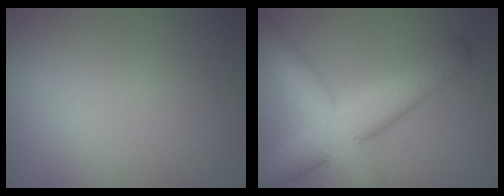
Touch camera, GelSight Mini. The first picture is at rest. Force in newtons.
{"total": 9.2, "press": 9.2, "slide": 0.6}